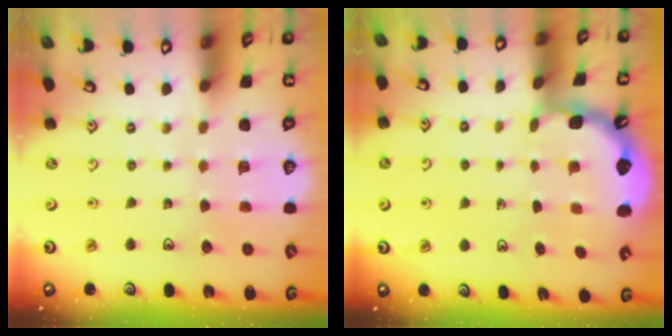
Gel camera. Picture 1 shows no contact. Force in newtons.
{"total": 2.0, "press": 2.0, "slide": 0.2}